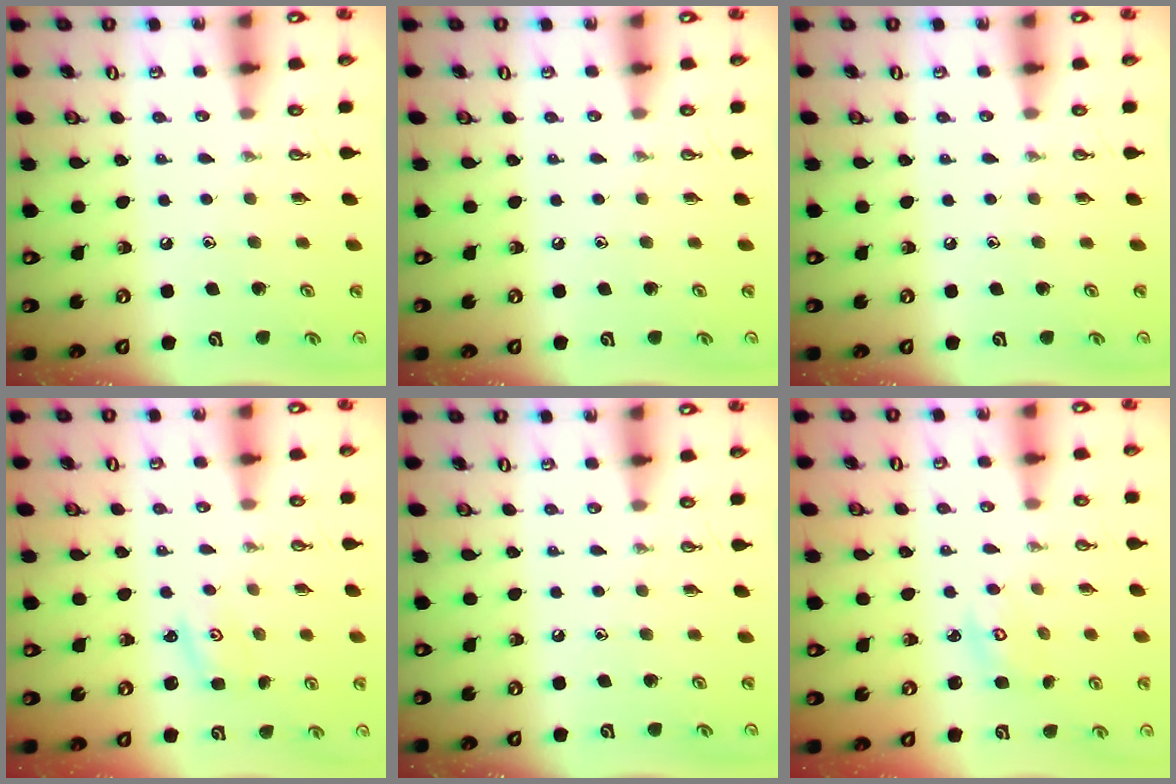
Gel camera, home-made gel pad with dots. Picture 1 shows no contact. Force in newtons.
{"total": 0.0}
{"total": 0.0}
{"total": 1.6, "press": 1.6, "slide": 0.3}
{"total": 0.0}
{"total": 3.4, "press": 3.4, "slide": 0.3}